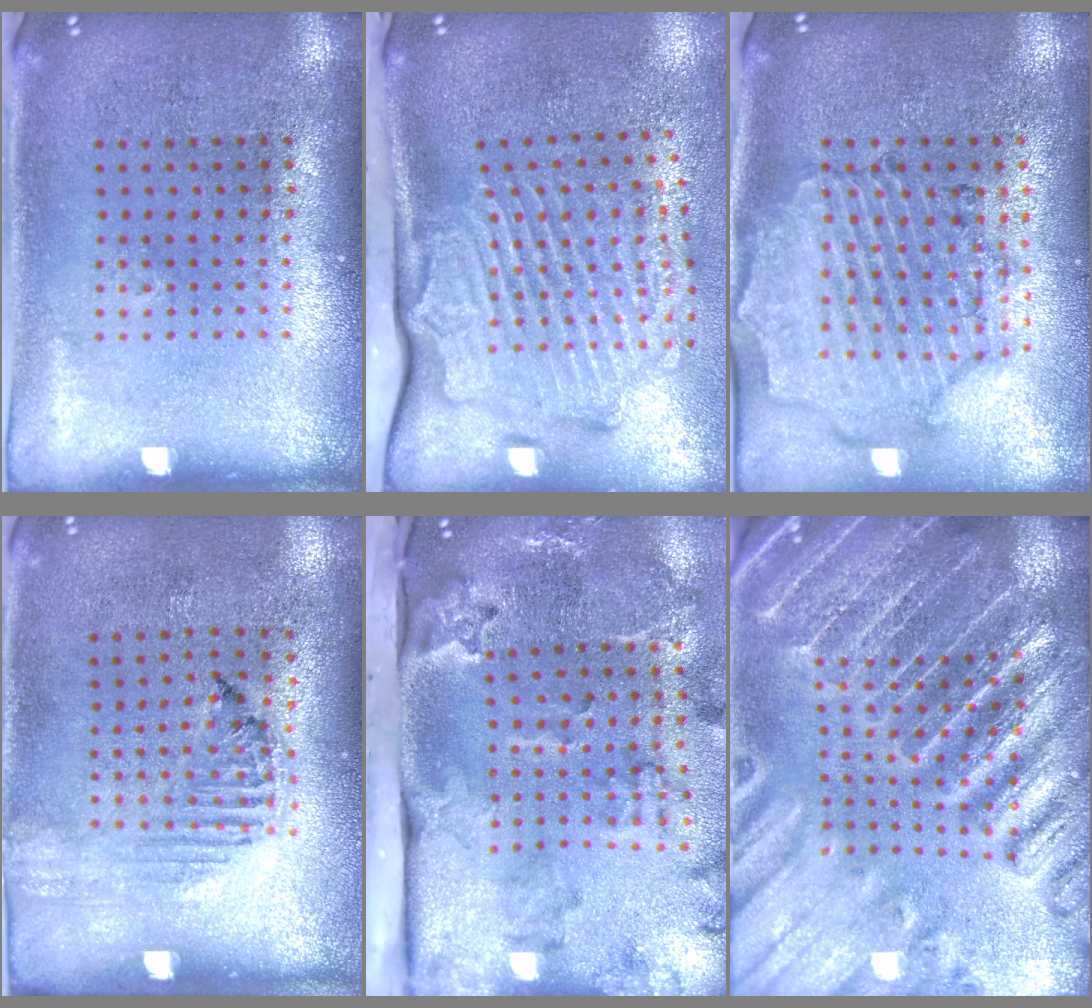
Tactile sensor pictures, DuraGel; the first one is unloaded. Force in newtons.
{"total": 3.2, "press": 2.2, "slide": 2.3}
{"total": 1.5, "press": 1.5, "slide": 0.3}
{"total": 1.2, "press": 1.1, "slide": 0.2}
{"total": 3.9, "press": 2.6, "slide": 2.9}
{"total": 4.4, "press": 4.0, "slide": 1.7}